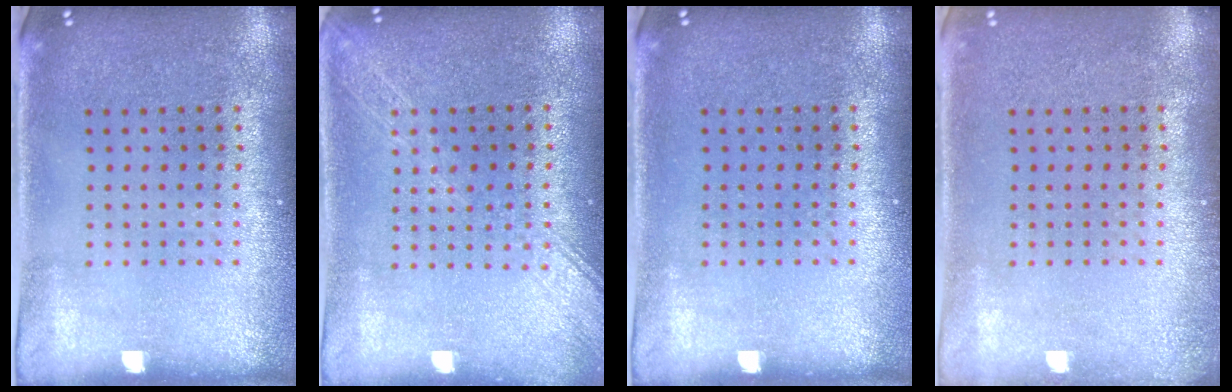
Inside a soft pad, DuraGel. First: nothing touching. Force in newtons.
{"total": 1.7, "press": 1.7, "slide": 0.3}
{"total": 0.0}
{"total": 0.9, "press": 0.8, "slide": 0.2}